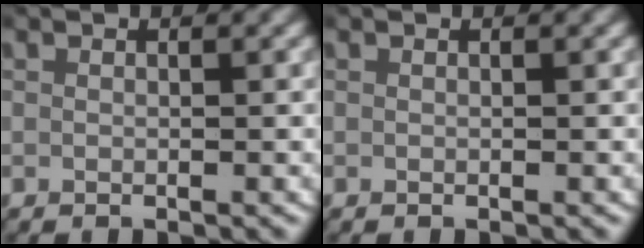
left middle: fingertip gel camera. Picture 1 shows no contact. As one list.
[{"total": 0.0}]